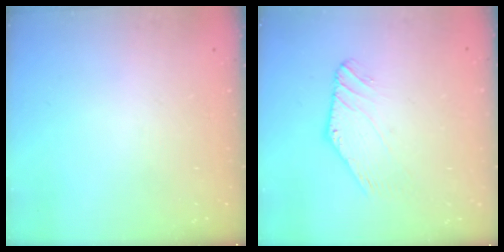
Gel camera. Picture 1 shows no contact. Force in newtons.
{"total": 0.9, "press": 0.9, "slide": 0.1}